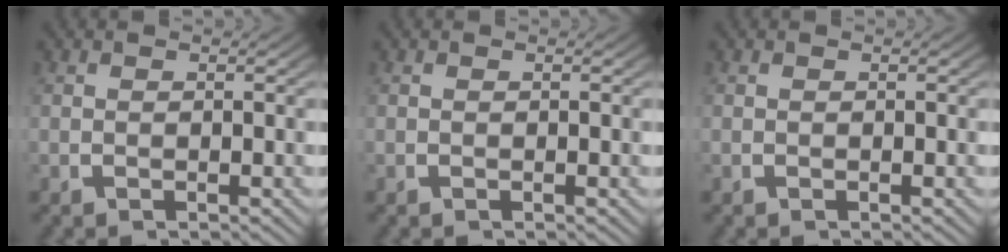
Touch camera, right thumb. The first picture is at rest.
{"total": 0.0}
{"total": 0.0}